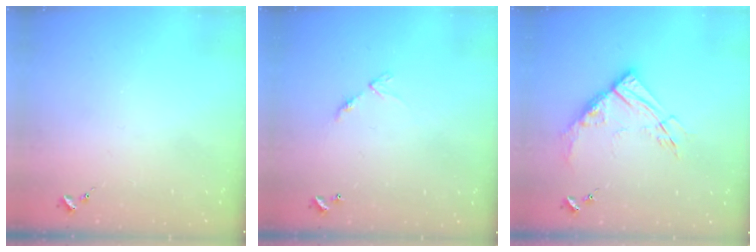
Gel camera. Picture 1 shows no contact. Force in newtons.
{"total": 6.2, "press": 6.2, "slide": 0.7}
{"total": 12.7, "press": 12.6, "slide": 1.3}